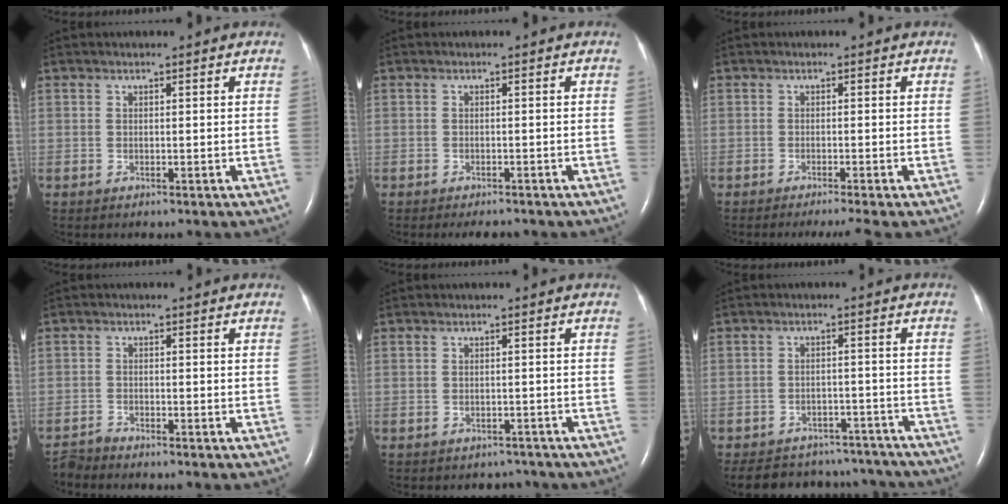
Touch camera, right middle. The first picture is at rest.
{"total": 2.3, "force": [-2.0, 0.7, 1.0], "torque": [-0.013, -0.004, -0.022]}
{"total": 3.7, "force": [-3.0, -0.8, 2.0], "torque": [-0.019, -0.008, -0.044]}
{"total": 2.3, "force": [-2.3, -0.4, -0.3], "torque": [0.003, -0.015, -0.044]}
{"total": 2.8, "force": [-2.5, 1.4, -0.2], "torque": [0.000, 0.006, -0.032]}
{"total": 15.8, "force": [-14.2, 6.0, 3.4], "torque": [-0.075, 0.015, -0.176]}